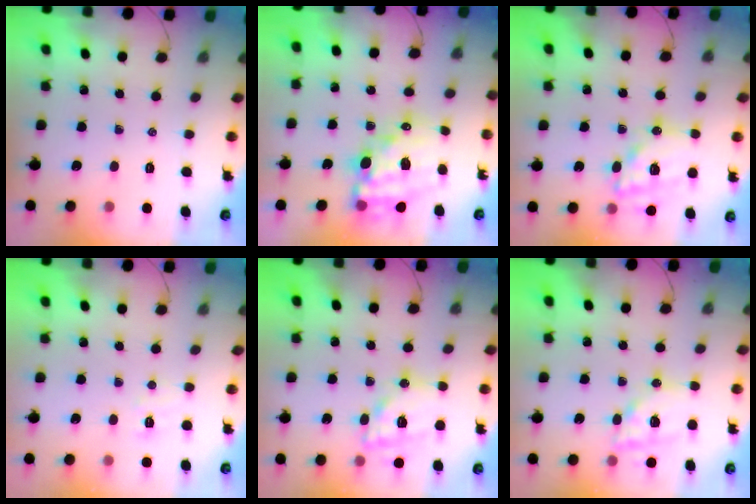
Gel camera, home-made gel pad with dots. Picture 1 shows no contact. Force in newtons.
{"total": 16.0, "press": 15.4, "slide": 4.1}
{"total": 17.0, "press": 16.5, "slide": 3.9}
{"total": 4.0, "press": 3.9, "slide": 1.1}
{"total": 15.4, "press": 15.3, "slide": 2.2}
{"total": 14.5, "press": 14.2, "slide": 2.9}